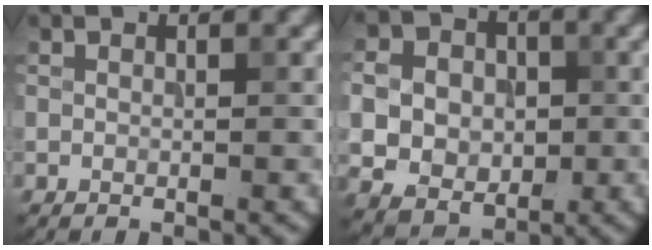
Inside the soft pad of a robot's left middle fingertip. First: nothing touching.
{"total": 8.5, "force": [-0.2, 7.3, 4.4], "torque": [-0.094, 0.006, -0.013]}